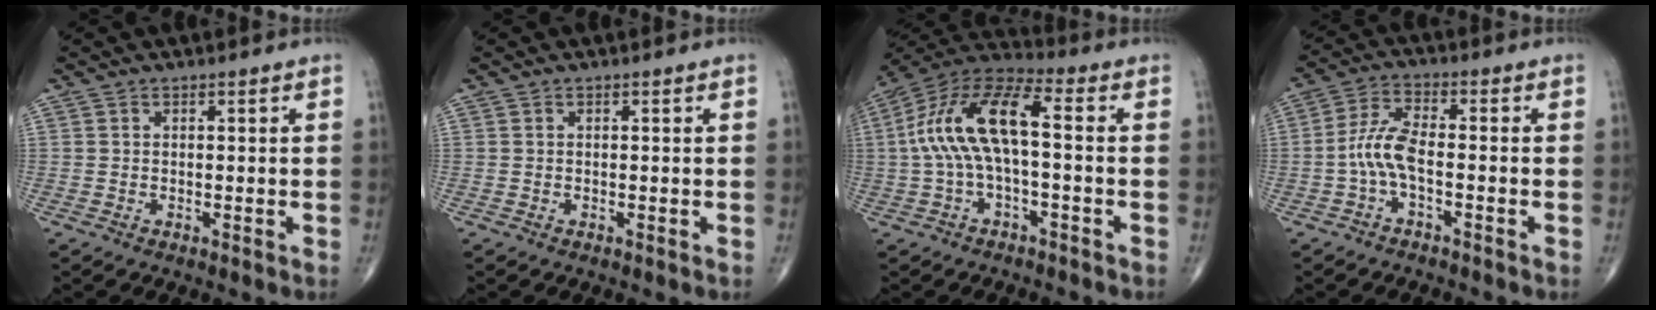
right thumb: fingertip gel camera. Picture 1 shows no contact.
{"total": 0.0}
{"total": 14.7, "force": [0.0, 5.8, 13.5], "torque": [-0.280, 0.052, -0.006]}
{"total": 6.3, "force": [-1.7, 2.2, 5.6], "torque": [-0.124, 0.023, -0.040]}